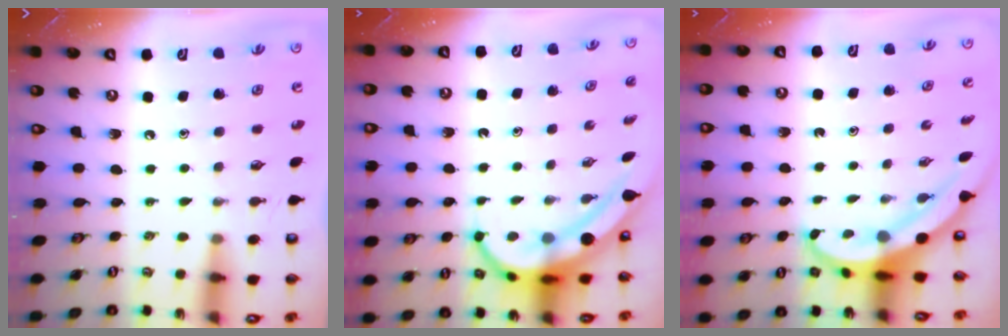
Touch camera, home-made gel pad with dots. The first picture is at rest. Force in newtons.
{"total": 8.0, "press": 7.9, "slide": 0.7}
{"total": 4.5, "press": 4.5, "slide": 0.7}